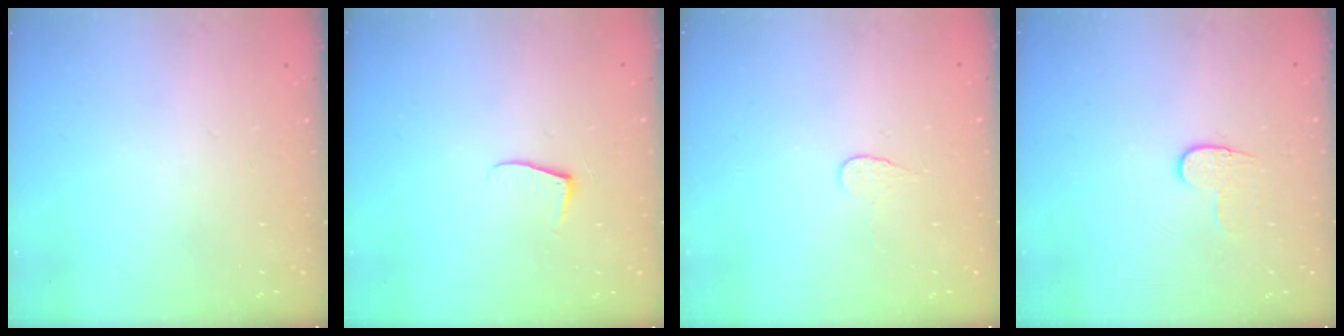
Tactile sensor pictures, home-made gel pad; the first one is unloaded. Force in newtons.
{"total": 5.2, "press": 5.2, "slide": 0.5}
{"total": 3.9, "press": 3.9, "slide": 0.4}
{"total": 6.8, "press": 6.8, "slide": 0.6}